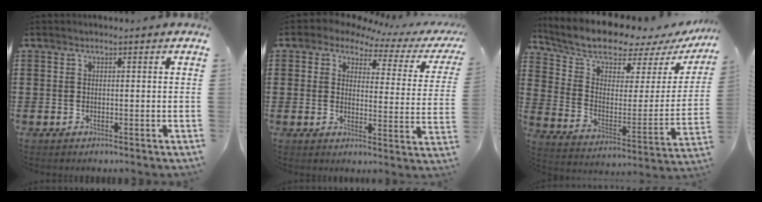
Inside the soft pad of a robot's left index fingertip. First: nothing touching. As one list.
[{"total": 3.5, "force": [2.5, 1.6, 1.9], "torque": [-0.047, -0.013, 0.037]}, {"total": 8.4, "force": [7.8, 2.1, 2.3], "torque": [-0.076, -0.067, 0.130]}]